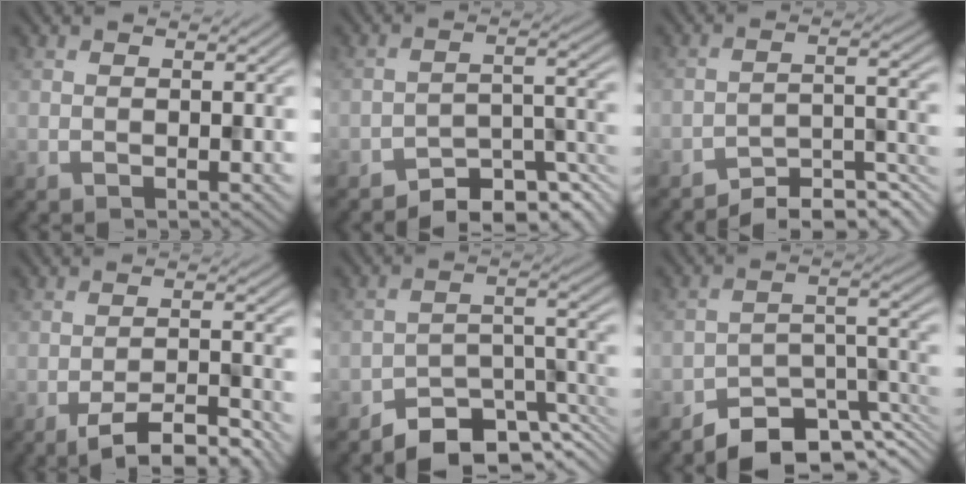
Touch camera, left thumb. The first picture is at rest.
{"total": 6.8, "force": [-5.7, 1.9, 3.2], "torque": [-0.039, 0.004, -0.097]}
{"total": 6.5, "force": [-5.6, 1.2, 3.1], "torque": [-0.044, 0.006, -0.094]}
{"total": 6.0, "force": [-4.2, 1.2, 4.1], "torque": [-0.066, 0.005, -0.070]}
{"total": 8.6, "force": [-7.0, 3.2, 3.9], "torque": [-0.043, 0.001, -0.129]}
{"total": 9.5, "force": [-7.7, 3.4, 4.4], "torque": [-0.051, -0.003, -0.139]}